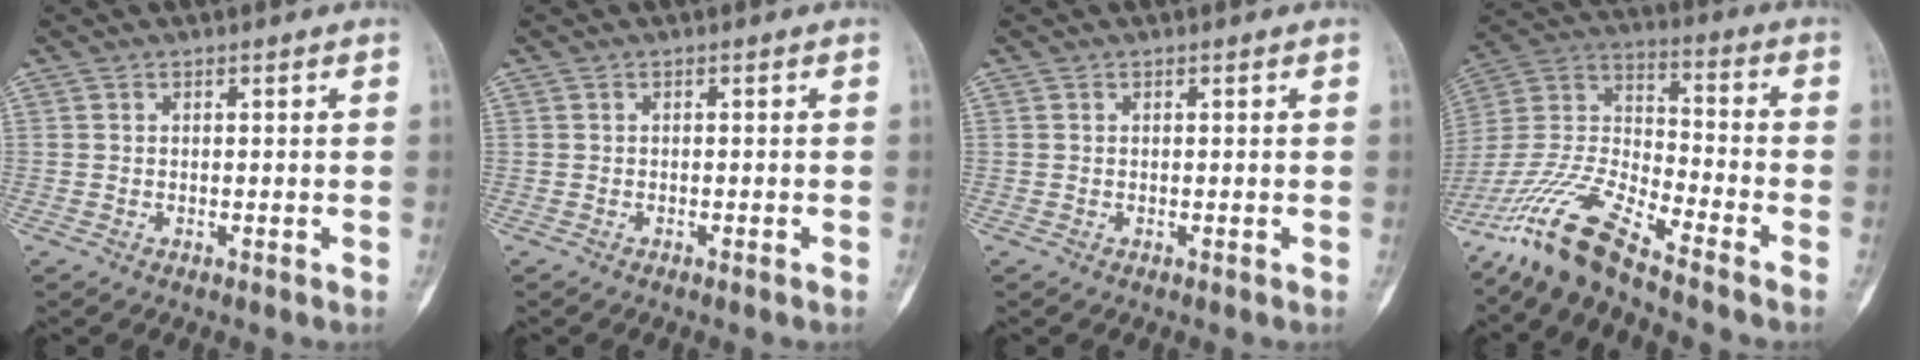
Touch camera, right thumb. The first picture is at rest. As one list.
[{"total": 0.7, "force": [-0.5, 0.0, 0.5], "torque": [-0.011, 0.003, -0.002]}, {"total": 0.0}, {"total": 14.8, "force": [-11.9, 2.3, 8.4], "torque": [-0.187, 0.058, -0.239]}]